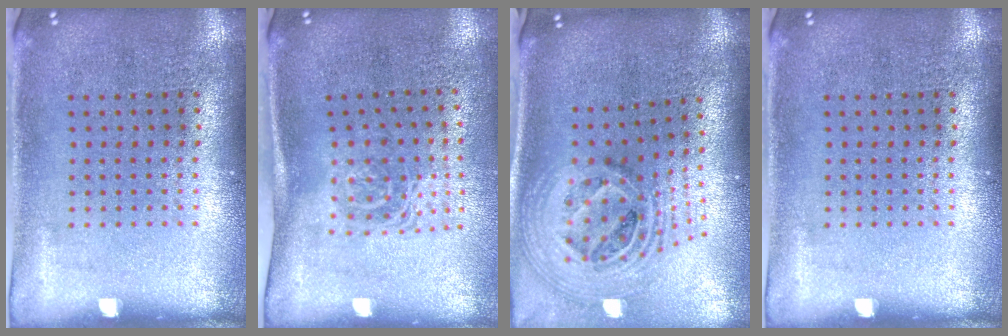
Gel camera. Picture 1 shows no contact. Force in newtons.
{"total": 1.7, "press": 1.1, "slide": 1.3}
{"total": 2.8, "press": 1.9, "slide": 2.0}
{"total": 0.0}